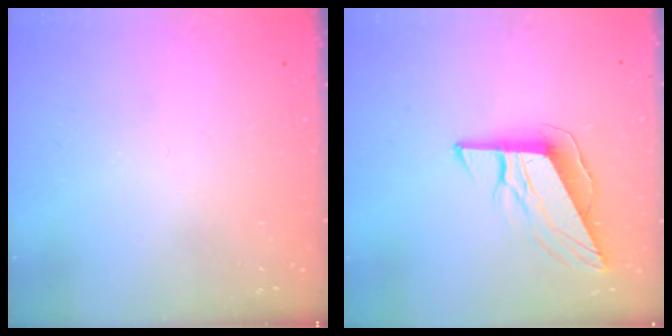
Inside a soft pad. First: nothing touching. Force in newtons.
{"total": 10.7, "press": 10.3, "slide": 2.6}